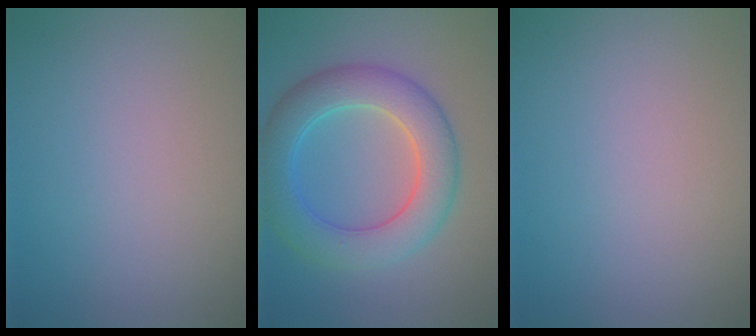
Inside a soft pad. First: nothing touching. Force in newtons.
{"total": 6.7, "press": 6.7, "slide": 0.2}
{"total": 0.0}